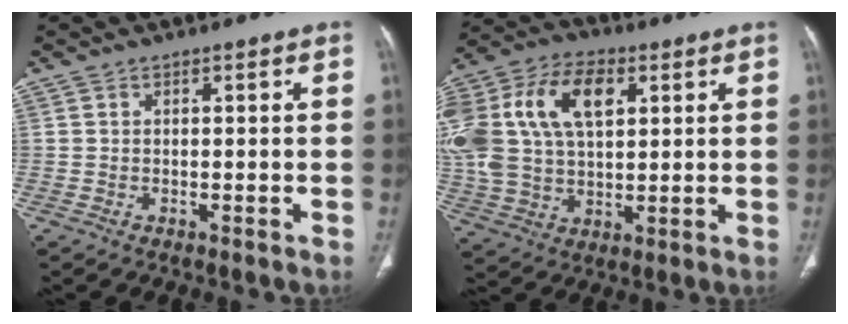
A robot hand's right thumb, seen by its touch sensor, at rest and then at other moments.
{"total": 25.6, "force": [7.4, 15.9, 18.6], "torque": [-0.420, 0.036, 0.140]}